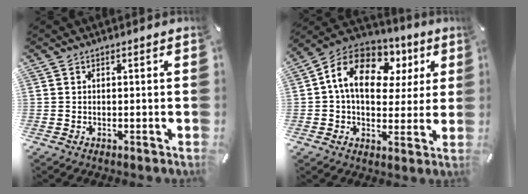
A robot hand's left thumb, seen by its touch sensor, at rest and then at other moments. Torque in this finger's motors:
{"motor_torque": [0.39, 1.00, 1.52, -1.25, 0.47]}